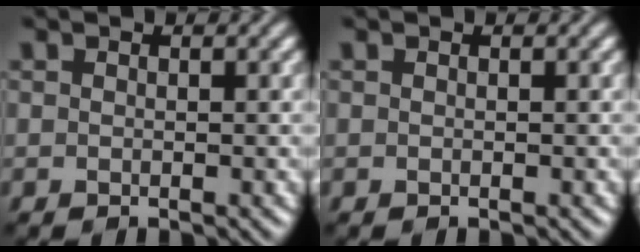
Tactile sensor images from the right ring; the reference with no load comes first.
{"total": 0.0}